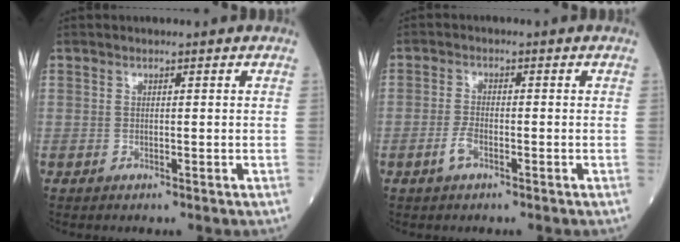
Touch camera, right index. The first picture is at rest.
{"total": 2.5, "force": [-1.4, 0.8, 2.0], "torque": [-0.046, 0.001, -0.029]}